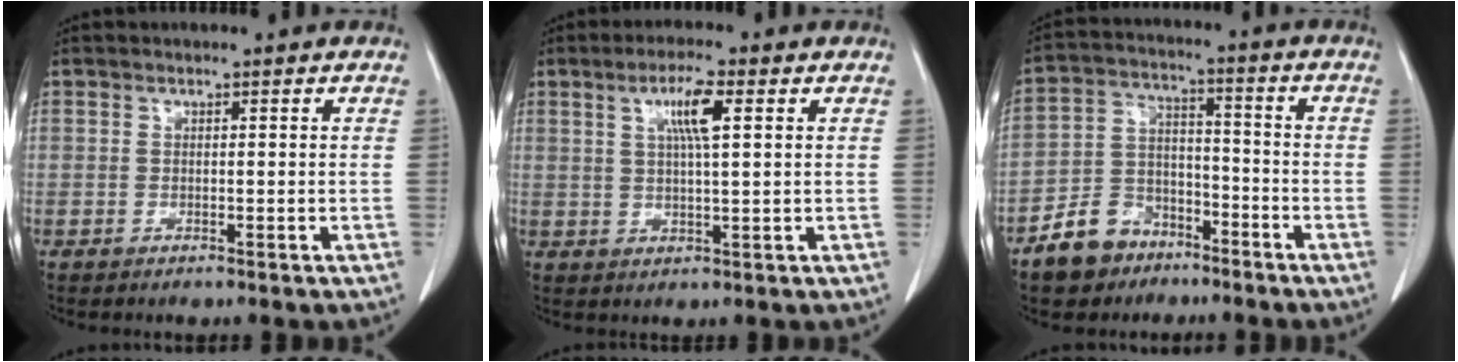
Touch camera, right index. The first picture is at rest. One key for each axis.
{"total": 5.6, "fx": 2.0, "fy": 0.5, "fz": 5.2, "tx": -0.094, "ty": 0.002, "tz": 0.035}
{"total": 9.3, "fx": -6.3, "fy": 6.3, "fz": 2.8, "tx": -0.061, "ty": 0.017, "tz": -0.111}